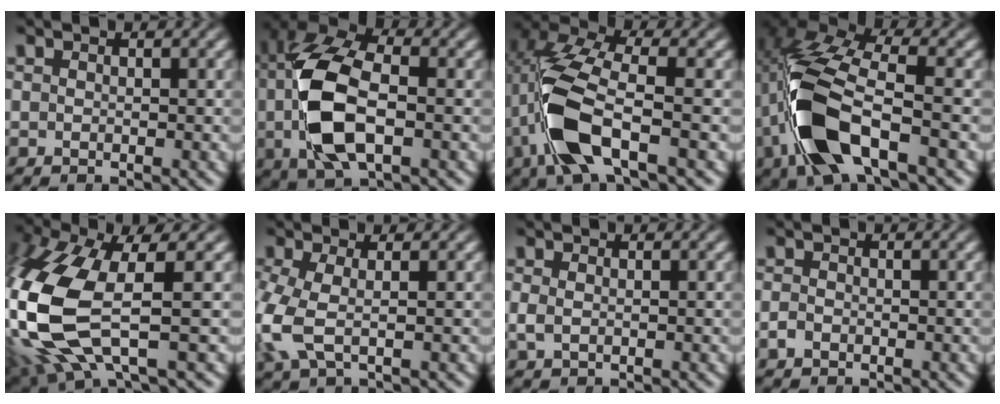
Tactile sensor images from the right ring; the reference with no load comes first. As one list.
[{"total": 10.8, "force": [0.3, 6.4, 8.7], "torque": [-0.186, -0.009, 0.008]}, {"total": 8.2, "force": [-0.3, 4.2, 7.1], "torque": [-0.163, -0.014, -0.002]}, {"total": 10.4, "force": [-0.7, 5.4, 8.8], "torque": [-0.192, -0.013, -0.008]}, {"total": 10.2, "force": [-0.7, 5.8, 8.3], "torque": [-0.231, -0.036, 0.013]}, {"total": 4.6, "force": [-0.5, 3.1, 3.4], "torque": [-0.108, -0.019, 0.001]}, {"total": 0.6, "force": [-0.1, 0.4, 0.5], "torque": [-0.021, -0.008, 0.007]}, {"total": 0.7, "force": [-0.7, 0.1, 0.1], "torque": [0.000, -0.002, -0.010]}]